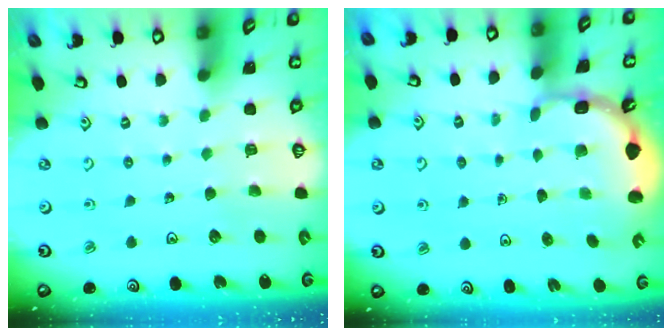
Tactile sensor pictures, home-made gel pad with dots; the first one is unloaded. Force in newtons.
{"total": 2.3, "press": 2.1, "slide": 0.9}